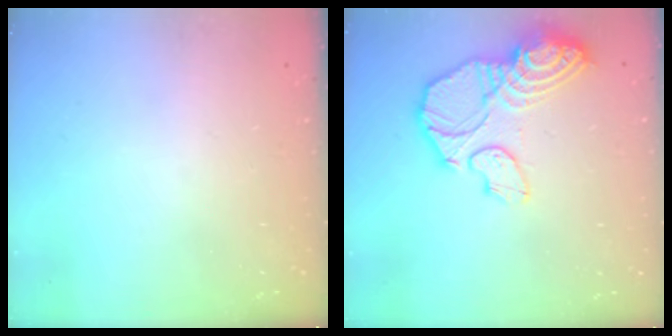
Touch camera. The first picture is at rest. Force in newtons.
{"total": 17.2, "press": 17.1, "slide": 1.6}